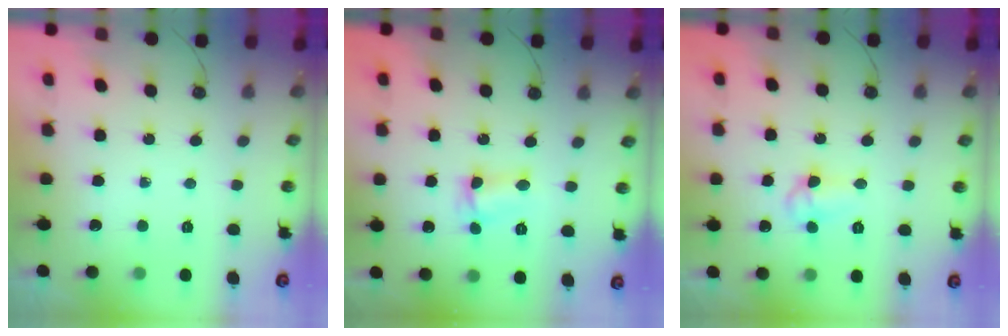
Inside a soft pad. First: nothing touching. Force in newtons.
{"total": 5.1, "press": 3.8, "slide": 3.4}
{"total": 6.4, "press": 6.4, "slide": 0.8}